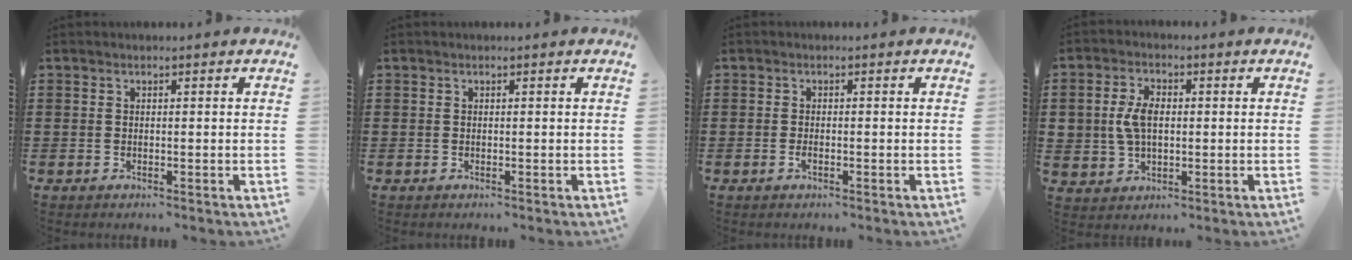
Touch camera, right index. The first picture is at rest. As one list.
[{"total": 0.0}, {"total": 0.9, "force": [-0.6, 0.1, 0.7], "torque": [-0.015, -0.008, -0.009]}, {"total": 5.0, "force": [0.3, 3.3, 3.7], "torque": [-0.094, 0.006, 0.000]}]